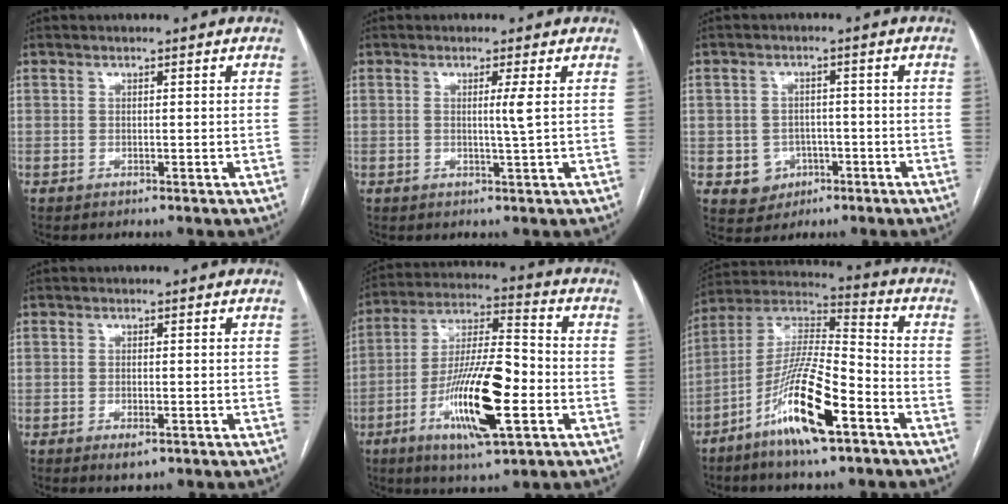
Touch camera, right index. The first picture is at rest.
{"total": 2.1, "force": [0.3, -0.7, 1.9], "torque": [-0.036, -0.005, 0.006]}
{"total": 5.0, "force": [-1.6, 4.6, 1.0], "torque": [-0.008, 0.009, -0.015]}
{"total": 2.1, "force": [-1.1, 0.7, 1.6], "torque": [-0.026, -0.002, -0.013]}
{"total": 16.8, "force": [-5.4, 3.1, 15.6], "torque": [-0.295, -0.007, -0.092]}
{"total": 15.5, "force": [-7.8, 2.1, 13.3], "torque": [-0.260, -0.012, -0.144]}